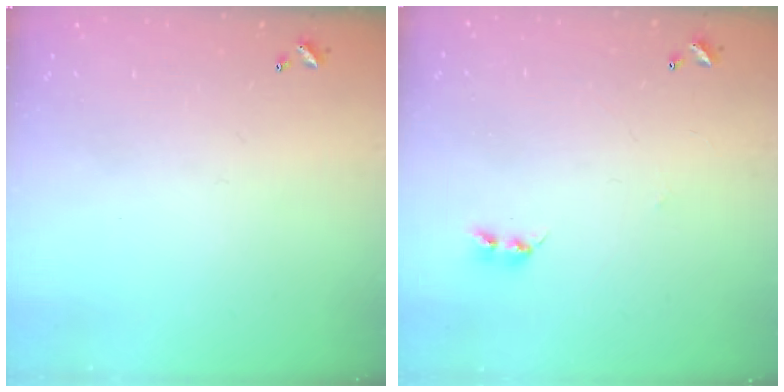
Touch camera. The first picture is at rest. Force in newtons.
{"total": 2.2, "press": 2.2, "slide": 0.4}